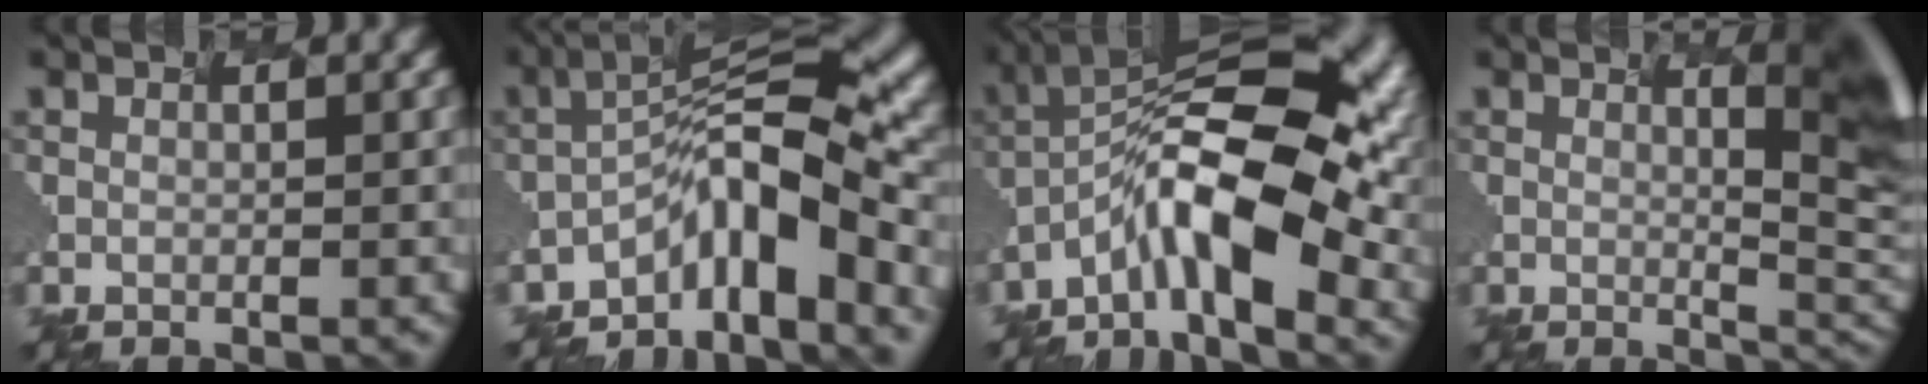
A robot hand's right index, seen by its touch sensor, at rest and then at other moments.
{"total": 7.2, "force": [-5.1, 0.8, 4.9], "torque": [-0.089, 0.011, -0.091]}
{"total": 11.6, "force": [-4.5, 3.7, 10.0], "torque": [-0.179, 0.010, -0.075]}
{"total": 7.9, "force": [2.3, 1.9, 7.3], "torque": [-0.064, 0.010, 0.036]}